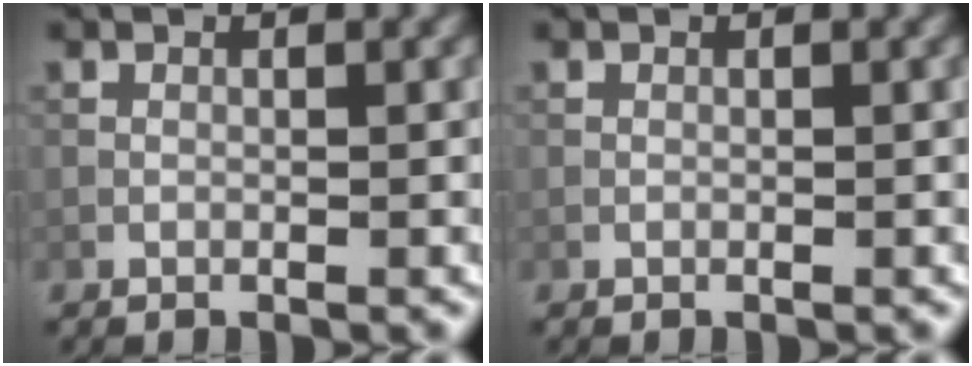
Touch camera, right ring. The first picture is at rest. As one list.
[{"total": 0.0}]